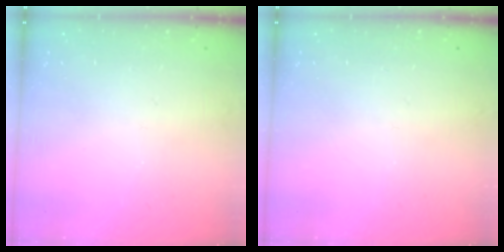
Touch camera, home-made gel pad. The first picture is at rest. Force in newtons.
{"total": 0.0}